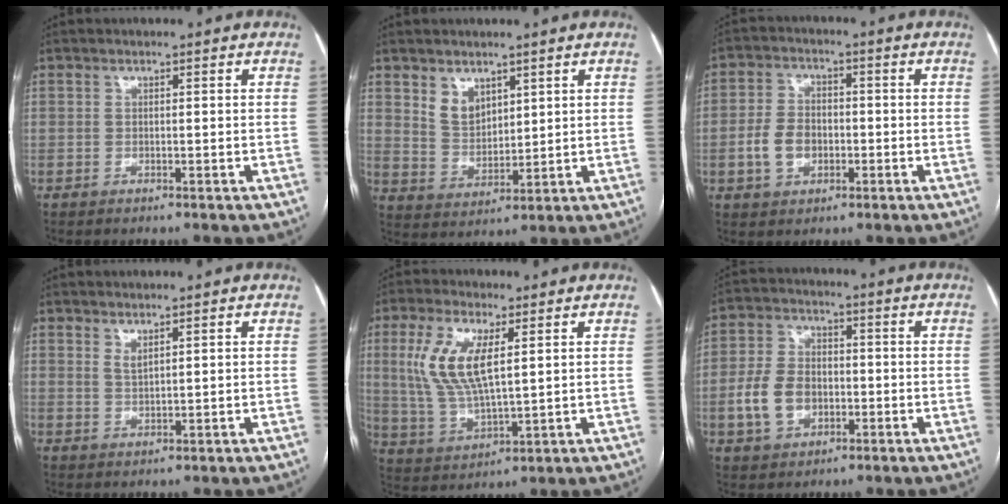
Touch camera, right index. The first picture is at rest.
{"total": 5.1, "force": [3.2, 3.2, 2.4], "torque": [-0.050, 0.000, 0.073]}
{"total": 6.1, "force": [-1.5, 4.3, 4.1], "torque": [-0.089, 0.014, -0.025]}
{"total": 1.5, "force": [1.1, 0.2, 0.9], "torque": [-0.020, -0.007, 0.026]}
{"total": 10.5, "force": [3.0, 3.3, 9.5], "torque": [-0.220, 0.002, 0.065]}
{"total": 8.2, "force": [-1.9, 5.7, 5.6], "torque": [-0.128, 0.016, -0.032]}